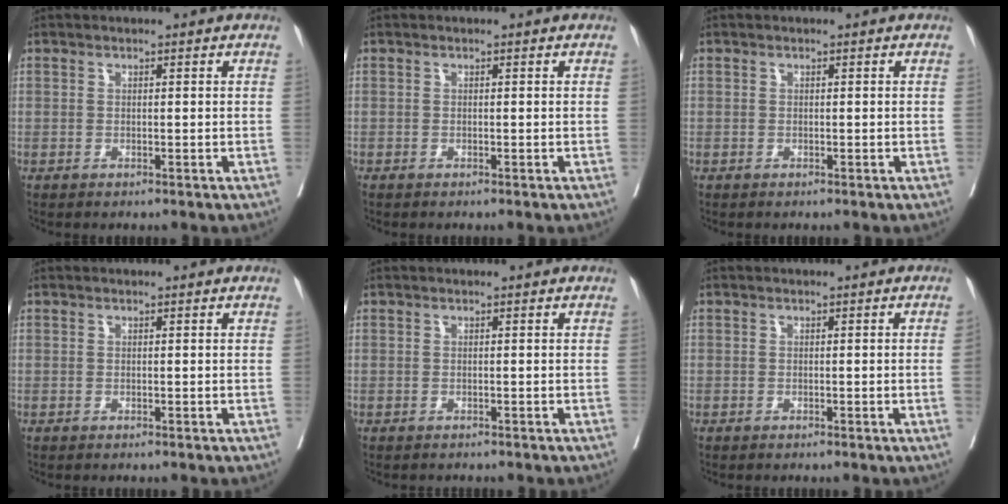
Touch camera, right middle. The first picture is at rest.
{"total": 0.0}
{"total": 0.0}
{"total": 0.0}
{"total": 0.8, "force": [-0.7, 0.4, 0.0], "torque": [-0.013, 0.000, -0.013]}
{"total": 0.7, "force": [-0.1, -0.2, 0.6], "torque": [-0.008, -0.001, 0.001]}